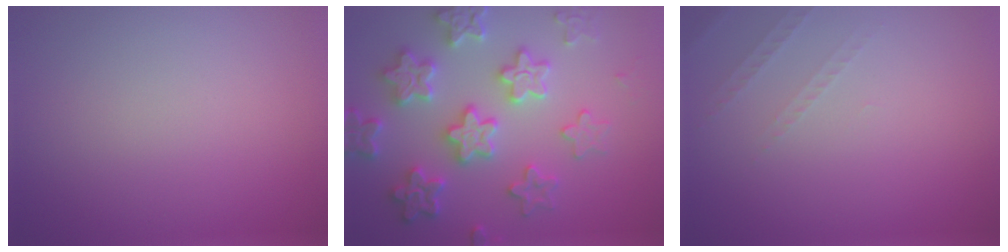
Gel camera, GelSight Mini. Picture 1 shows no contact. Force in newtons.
{"total": 6.1, "press": 6.0, "slide": 1.2}
{"total": 1.3, "press": 1.2, "slide": 0.4}